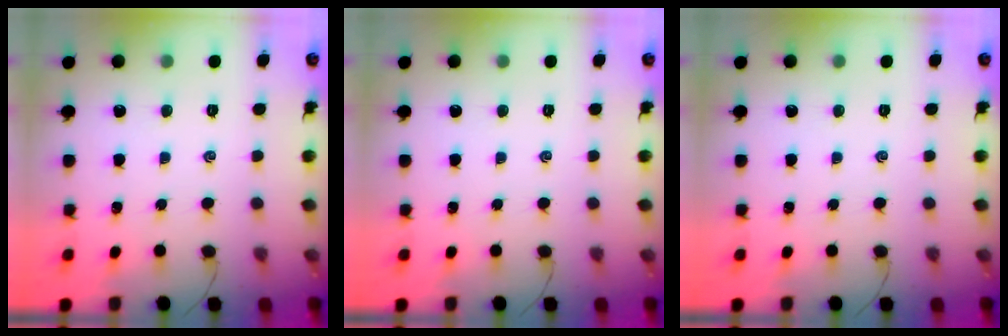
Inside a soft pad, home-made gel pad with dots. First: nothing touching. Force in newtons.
{"total": 0.0}
{"total": 0.0}